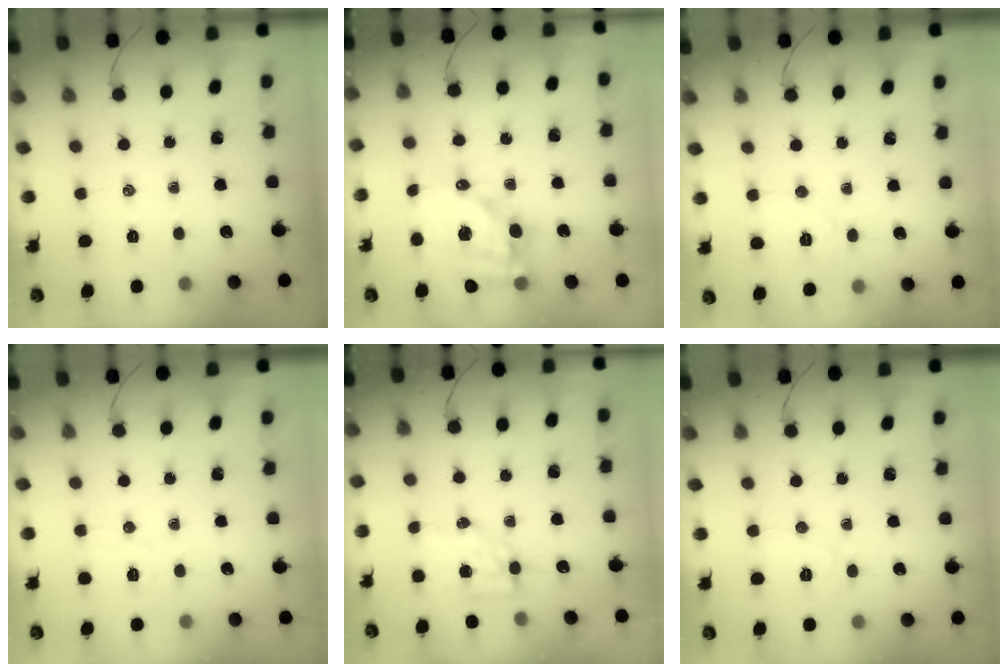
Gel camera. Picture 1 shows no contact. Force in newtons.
{"total": 13.8, "press": 13.4, "slide": 3.6}
{"total": 6.1, "press": 6.1, "slide": 0.8}
{"total": 4.5, "press": 4.4, "slide": 1.3}
{"total": 5.0, "press": 4.9, "slide": 0.6}
{"total": 4.8, "press": 4.7, "slide": 0.9}